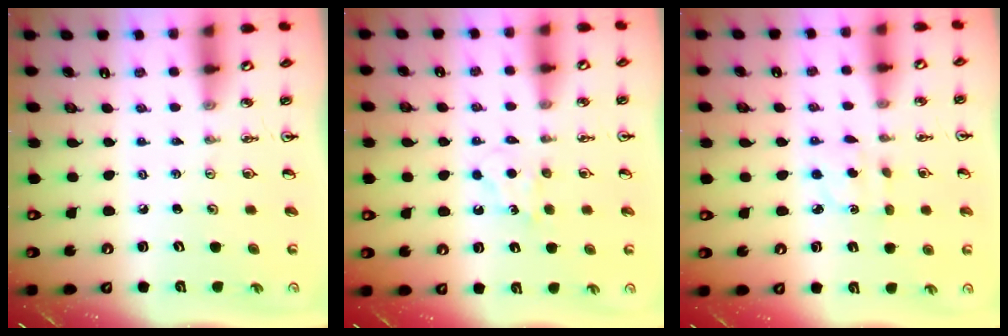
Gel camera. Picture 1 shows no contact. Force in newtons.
{"total": 5.8, "press": 5.7, "slide": 0.8}
{"total": 2.3, "press": 2.1, "slide": 0.8}